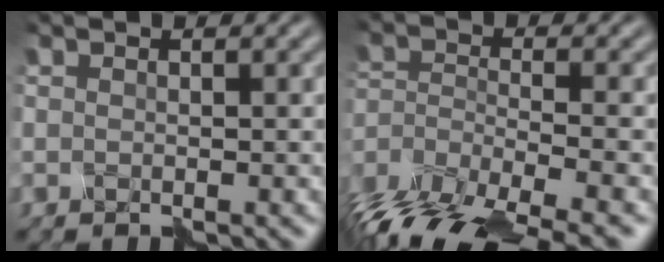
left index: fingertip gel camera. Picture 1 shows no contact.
{"total": 11.1, "force": [-8.7, 3.5, 5.8], "torque": [-0.132, -0.024, -0.150]}